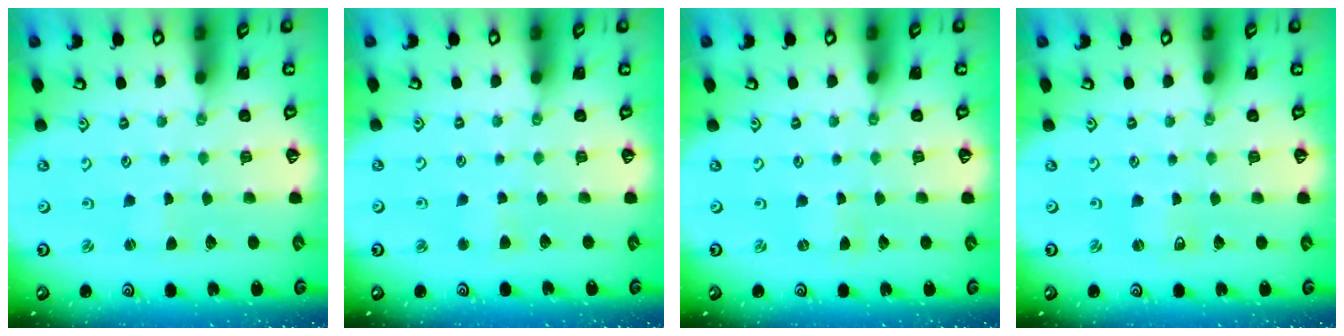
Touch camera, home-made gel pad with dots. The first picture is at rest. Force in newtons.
{"total": 2.4, "press": 2.4, "slide": 0.5}
{"total": 0.0}
{"total": 2.3, "press": 2.2, "slide": 0.4}